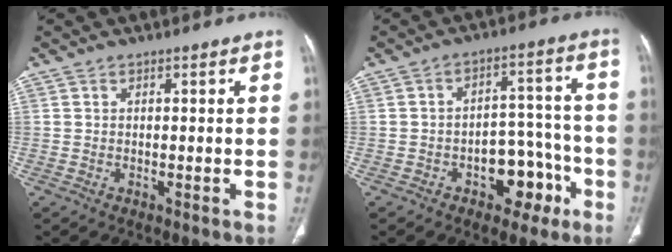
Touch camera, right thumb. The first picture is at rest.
{"total": 9.8, "force": [-4.5, 6.3, 6.0], "torque": [-0.043, 0.055, -0.058]}